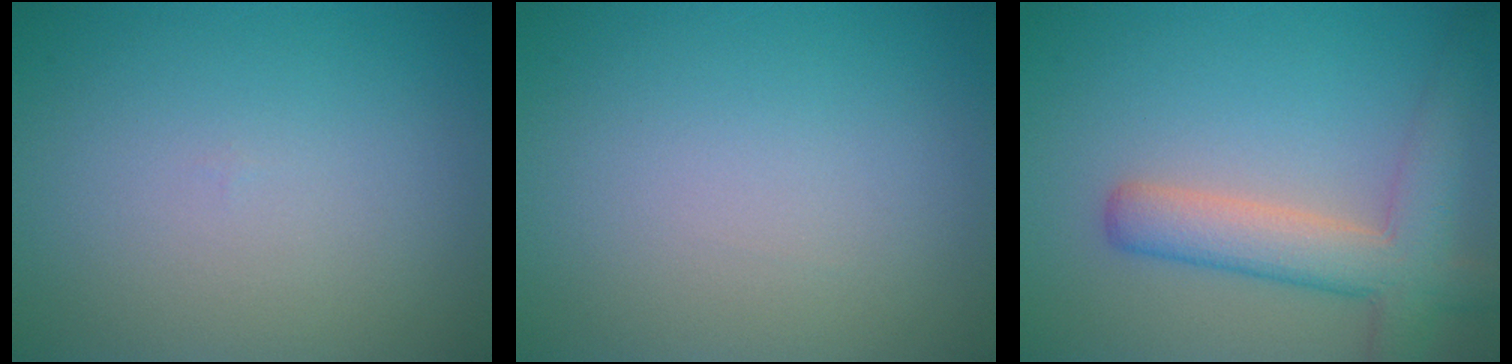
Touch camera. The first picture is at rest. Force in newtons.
{"total": 0.0}
{"total": 5.4, "press": 5.4, "slide": 0.3}